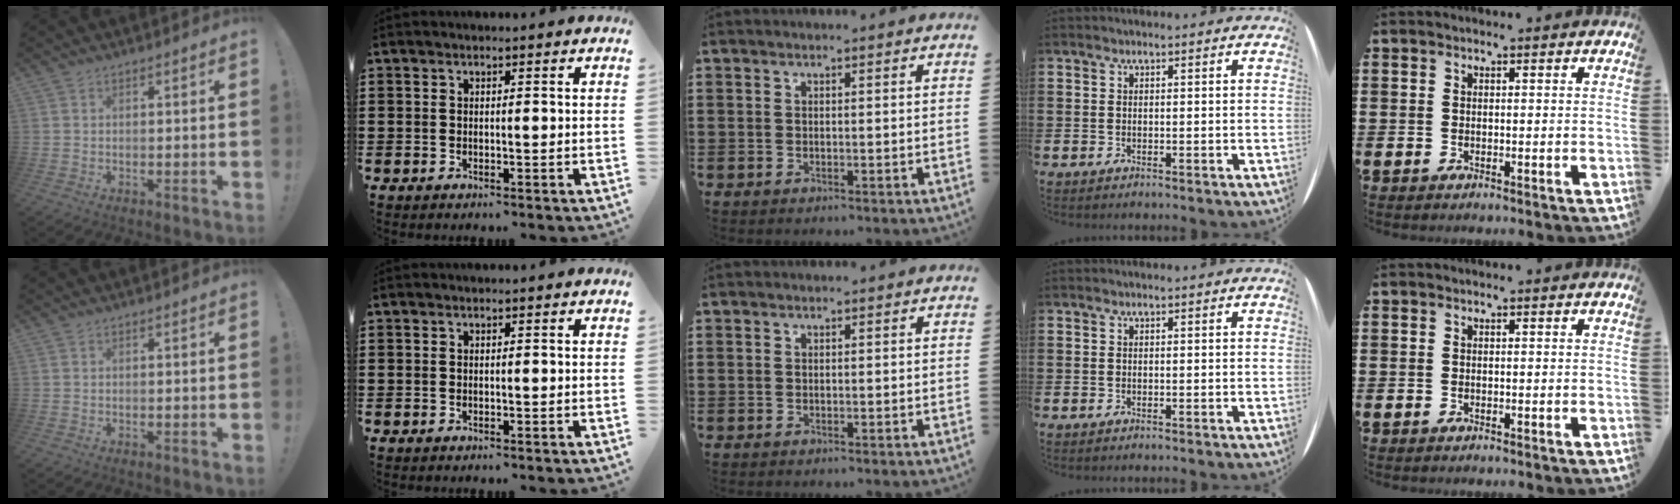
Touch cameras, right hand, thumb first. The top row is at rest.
{}